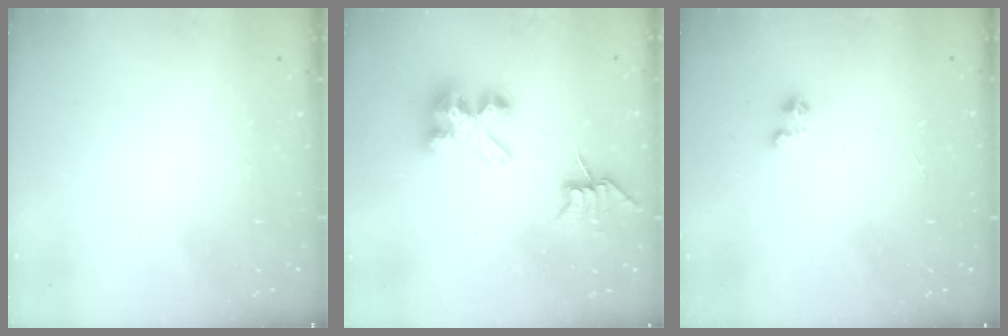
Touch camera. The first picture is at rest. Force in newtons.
{"total": 6.6, "press": 6.6, "slide": 0.5}
{"total": 1.3, "press": 1.3, "slide": 0.3}